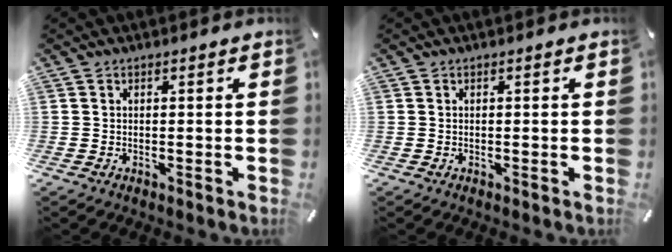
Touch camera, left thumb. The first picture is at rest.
{"total": 0.0}